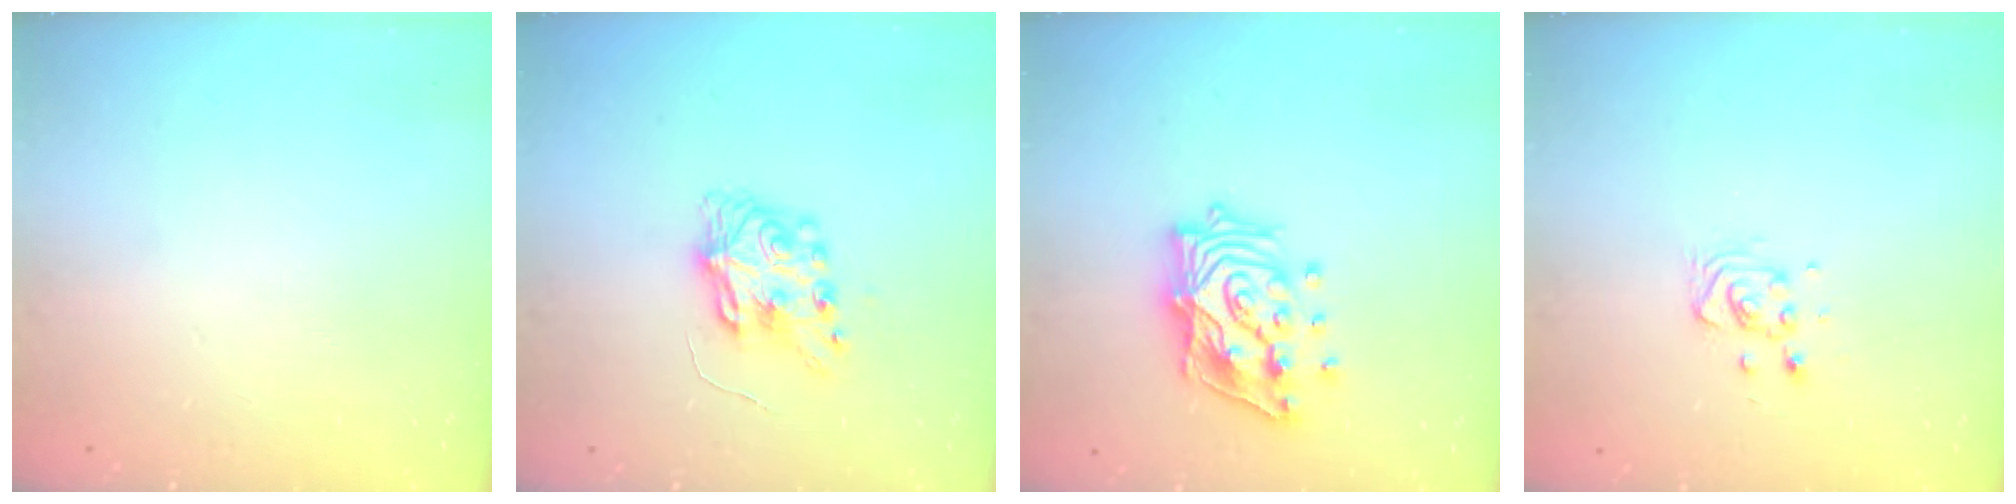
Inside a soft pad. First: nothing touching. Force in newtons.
{"total": 8.3, "press": 8.3, "slide": 0.4}
{"total": 16.3, "press": 16.1, "slide": 2.3}
{"total": 6.2, "press": 6.0, "slide": 1.6}